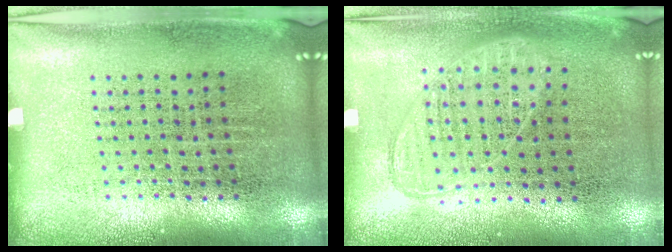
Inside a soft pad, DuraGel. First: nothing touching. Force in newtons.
{"total": 1.0, "press": 0.9, "slide": 0.4}